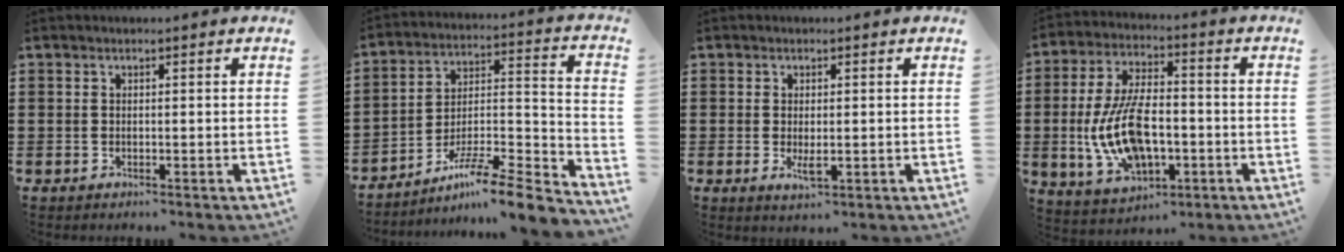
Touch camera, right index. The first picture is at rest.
{"total": 8.1, "force": [-6.4, 0.5, 5.0], "torque": [-0.084, -0.004, -0.128]}
{"total": 2.5, "force": [-0.1, 0.8, 2.3], "torque": [-0.049, -0.005, -0.003]}
{"total": 12.4, "force": [-2.3, 6.3, 10.5], "torque": [-0.236, -0.003, -0.043]}